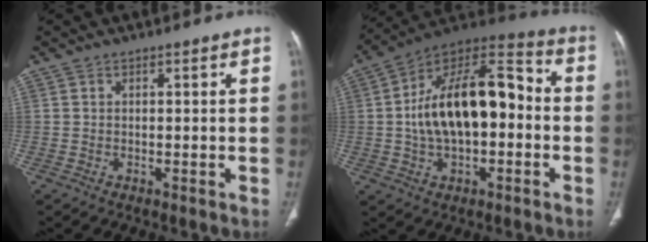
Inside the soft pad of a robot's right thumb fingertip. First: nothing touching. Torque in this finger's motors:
{"motor_torque": [2.53, 2.48, 1.57, -0.77, 0.21]}